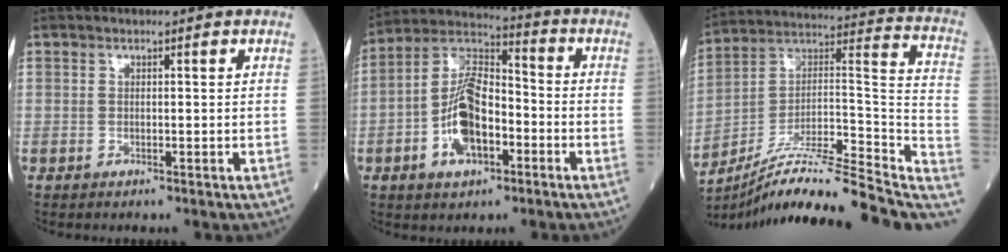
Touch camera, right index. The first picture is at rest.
{"total": 12.1, "force": [-3.5, 5.6, 10.1], "torque": [-0.205, 0.019, -0.067]}
{"total": 24.1, "force": [-19.5, 1.9, 14.1], "torque": [-0.177, 0.027, -0.309]}